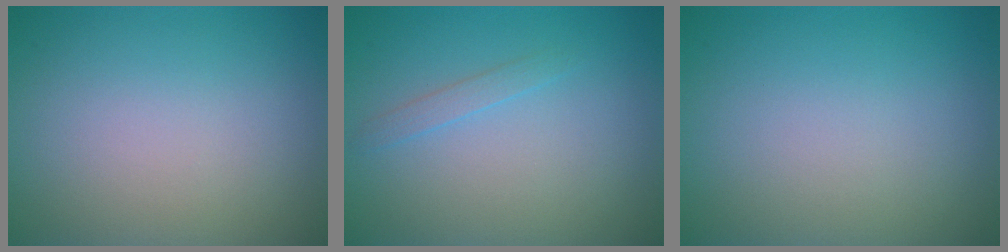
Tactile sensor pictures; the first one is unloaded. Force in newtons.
{"total": 0.9, "press": 0.9, "slide": 0.1}
{"total": 0.0}